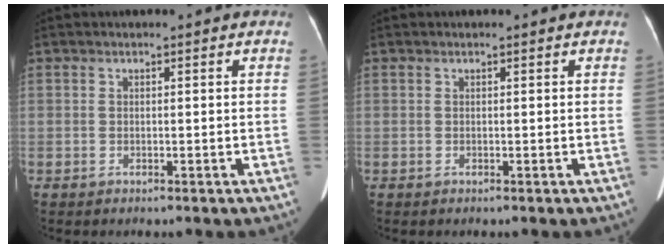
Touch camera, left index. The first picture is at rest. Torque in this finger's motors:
{"motor_torque": [0.02, 0.02, 0.00, 0.00]}